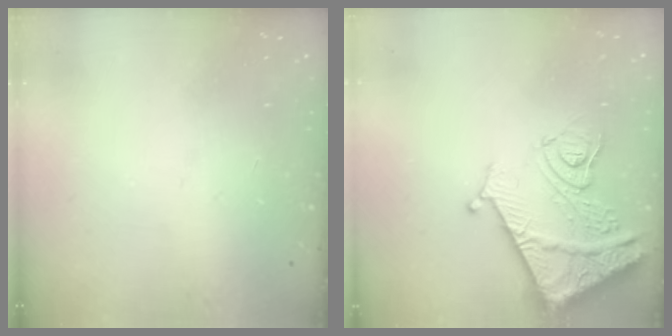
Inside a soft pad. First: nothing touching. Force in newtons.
{"total": 13.8, "press": 13.8, "slide": 1.4}